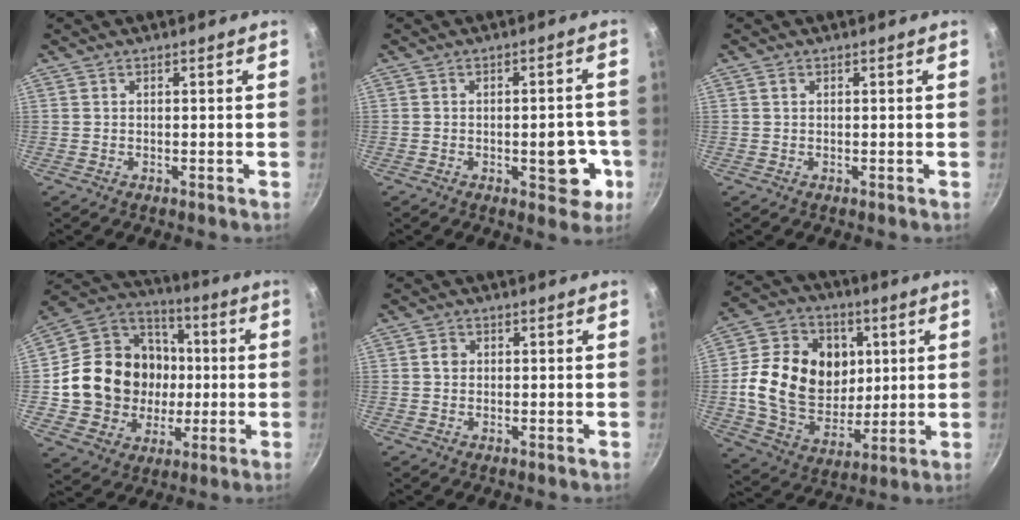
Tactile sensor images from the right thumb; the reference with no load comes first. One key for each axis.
{"total": 8.5, "fx": -2.4, "fy": 4.2, "fz": 6.9, "tx": -0.048, "ty": 0.016, "tz": -0.028}
{"total": 0.7, "fx": 0.3, "fy": 0.5, "fz": 0.4, "tx": -0.006, "ty": 0.000, "tz": 0.005}
{"total": 21.1, "fx": -0.4, "fy": 18.8, "fz": 9.6, "tx": -0.140, "ty": 0.029, "tz": 0.004}
{"total": 2.9, "fx": 0.2, "fy": 2.6, "fz": 1.2, "tx": -0.006, "ty": 0.006, "tz": 0.000}
{"total": 20.9, "fx": 2.9, "fy": 16.3, "fz": 12.7, "tx": -0.203, "ty": -0.003, "tz": 0.054}